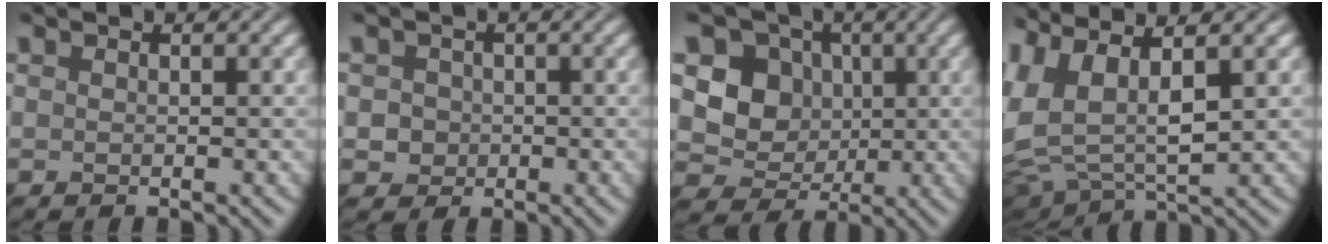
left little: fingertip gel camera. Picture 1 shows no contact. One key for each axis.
{"total": 2.2, "fx": -0.3, "fy": 2.0, "fz": 0.7, "tx": -0.003, "ty": 0.007, "tz": -0.001}
{"total": 7.3, "fx": 0.6, "fy": 6.6, "fz": 3.1, "tx": -0.051, "ty": 0.006, "tz": -0.018}
{"total": 7.5, "fx": 1.5, "fy": 3.2, "fz": 6.7, "tx": -0.162, "ty": 0.007, "tz": 0.021}